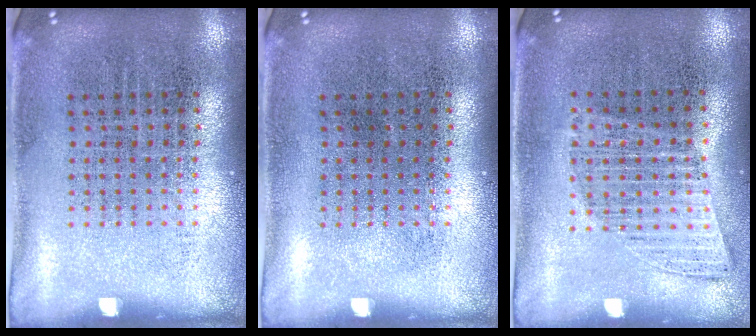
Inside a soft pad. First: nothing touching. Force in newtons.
{"total": 0.0}
{"total": 0.9, "press": 0.9, "slide": 0.3}